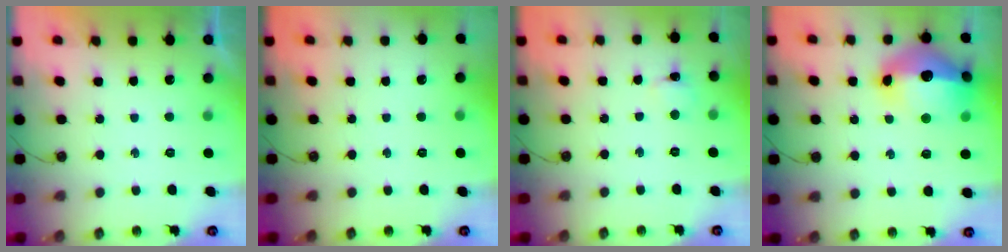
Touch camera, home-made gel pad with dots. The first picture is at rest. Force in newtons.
{"total": 0.0}
{"total": 2.7, "press": 2.6, "slide": 0.5}
{"total": 24.8, "press": 21.5, "slide": 12.4}